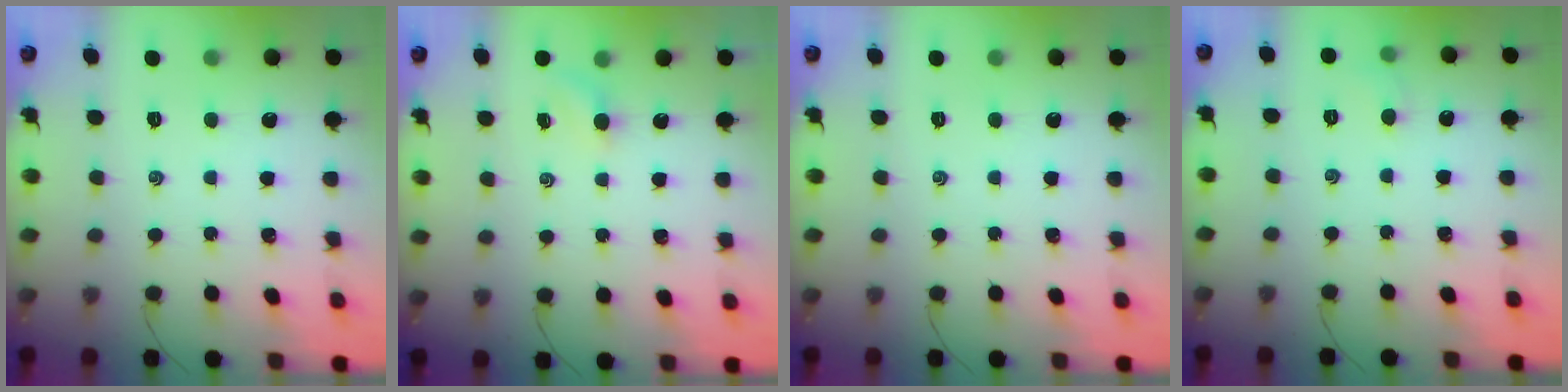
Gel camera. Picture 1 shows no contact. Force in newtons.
{"total": 2.6, "press": 2.4, "slide": 0.8}
{"total": 0.0}
{"total": 3.8, "press": 3.6, "slide": 1.2}